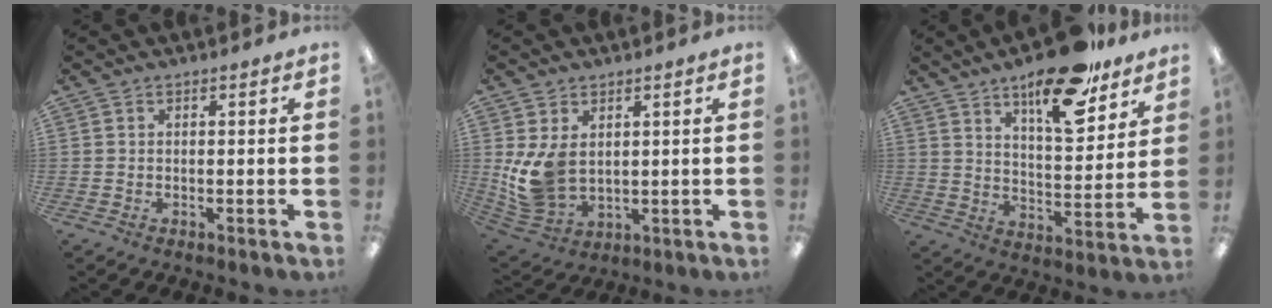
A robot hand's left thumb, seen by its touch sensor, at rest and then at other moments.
{"total": 10.5, "force": [1.7, 7.5, 7.1], "torque": [-0.160, -0.005, 0.038]}
{"total": 18.0, "force": [13.1, 6.3, 10.6], "torque": [-0.152, -0.078, 0.215]}